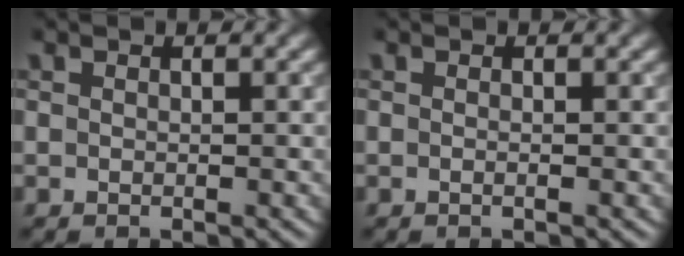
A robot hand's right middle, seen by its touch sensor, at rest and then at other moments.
{"total": 0.5, "force": [-0.1, 0.1, 0.5], "torque": [-0.009, -0.006, -0.006]}